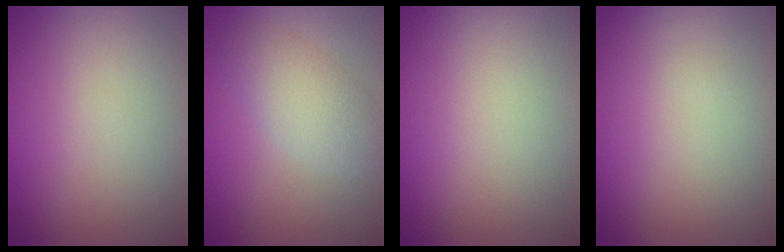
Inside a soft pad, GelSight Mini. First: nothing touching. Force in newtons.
{"total": 3.4, "press": 3.4, "slide": 0.0}
{"total": 0.0}
{"total": 0.0}